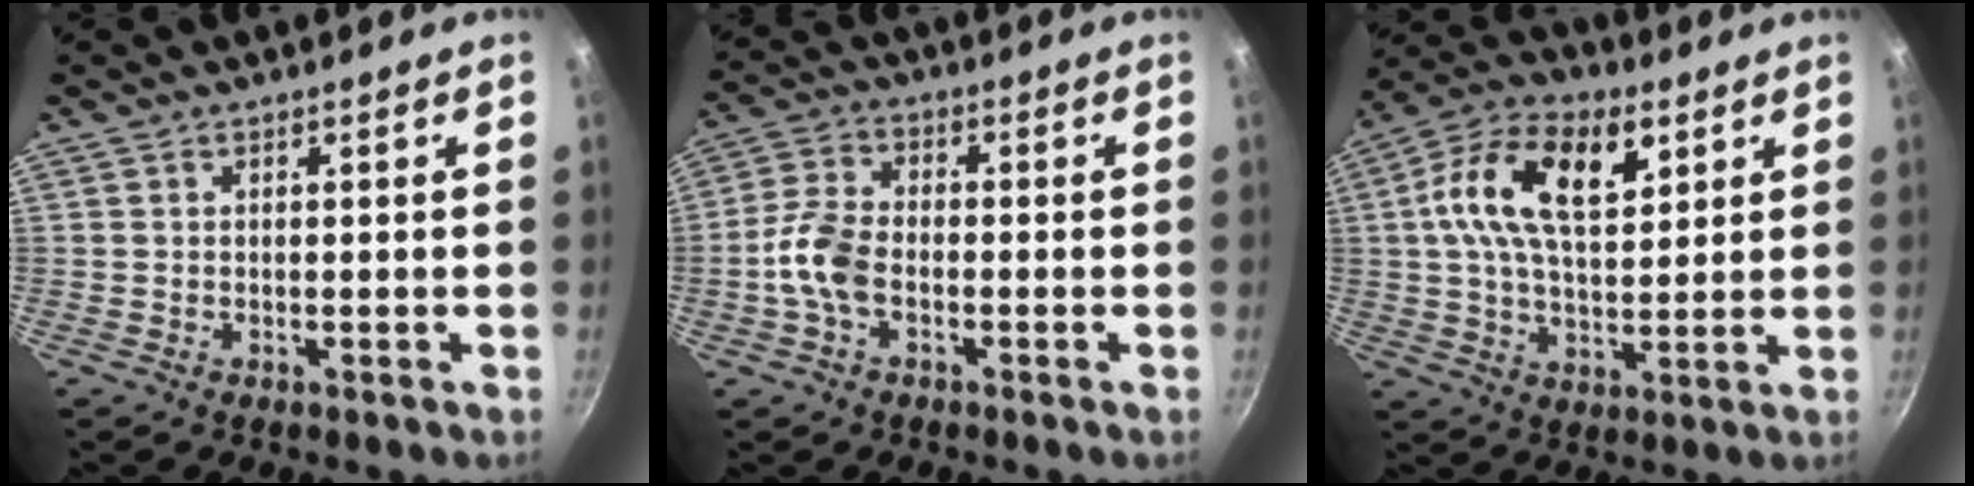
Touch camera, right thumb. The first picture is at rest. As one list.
[{"total": 7.5, "force": [-2.1, 4.4, 5.7], "torque": [-0.116, 0.028, -0.052]}, {"total": 16.0, "force": [5.1, 8.8, 12.3], "torque": [-0.202, 0.000, 0.077]}]